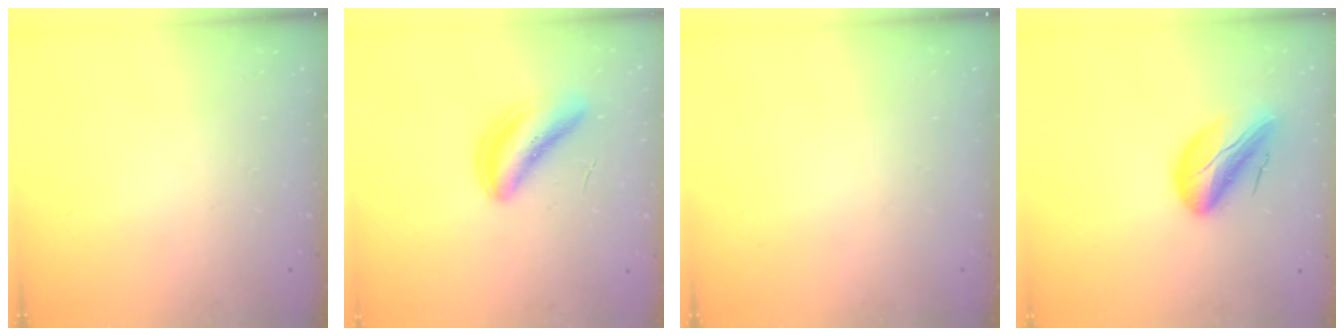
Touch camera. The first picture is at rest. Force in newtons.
{"total": 5.7, "press": 5.6, "slide": 1.1}
{"total": 0.0}
{"total": 13.3, "press": 12.8, "slide": 3.3}